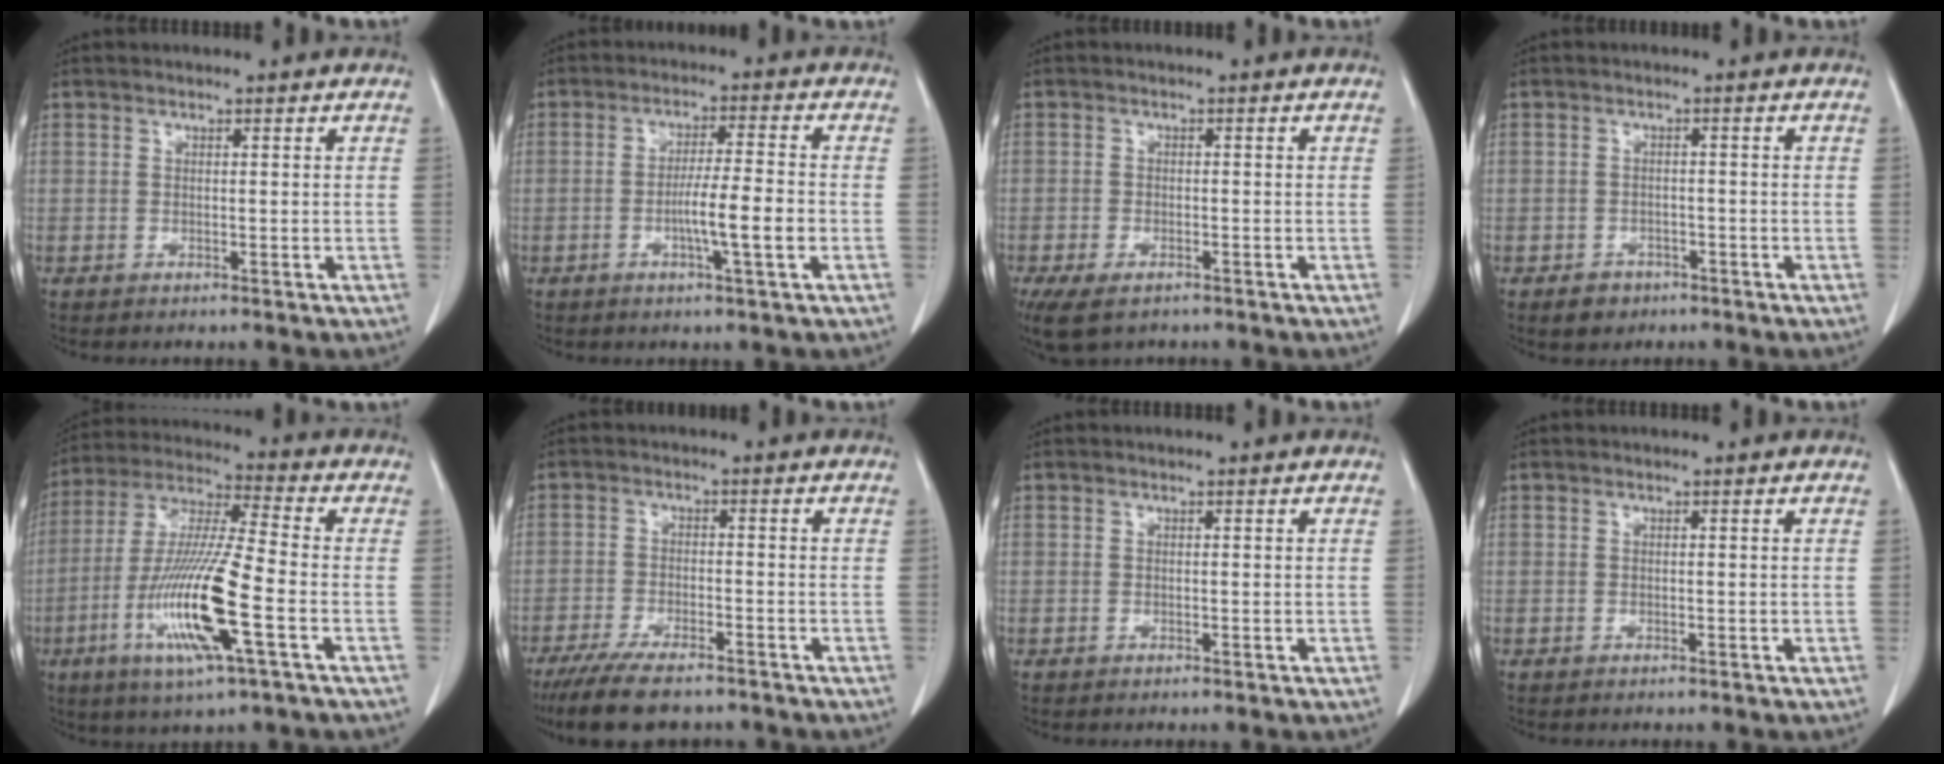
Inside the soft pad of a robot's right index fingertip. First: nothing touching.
{"total": 7.5, "force": [-2.0, 0.3, 7.2], "torque": [-0.122, 0.002, -0.035]}
{"total": 7.9, "force": [-5.0, 4.1, 4.5], "torque": [-0.091, -0.009, -0.079]}
{"total": 3.4, "force": [-2.1, 2.6, 0.9], "torque": [-0.014, 0.005, -0.024]}
{"total": 16.9, "force": [-5.4, 1.1, 16.0], "torque": [-0.329, -0.019, -0.101]}
{"total": 10.6, "force": [-8.3, 2.9, 5.9], "torque": [-0.101, -0.020, -0.134]}
{"total": 0.0}
{"total": 0.0}